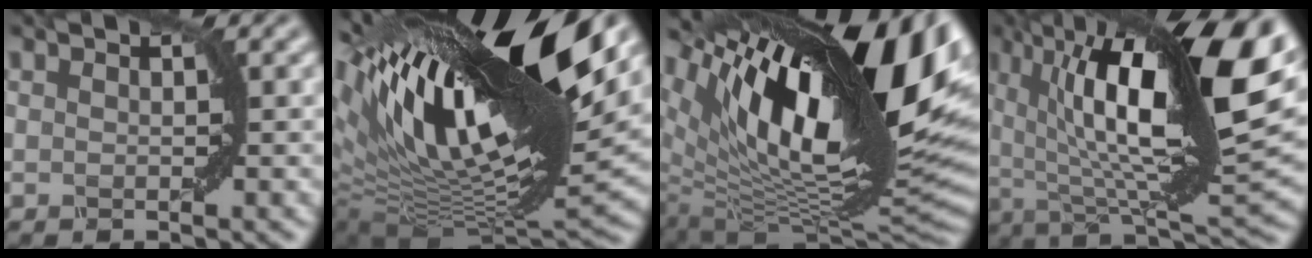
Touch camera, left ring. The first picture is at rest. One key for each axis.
{"total": 17.8, "fx": 7.0, "fy": 6.6, "fz": 14.9, "tx": -0.275, "ty": 0.021, "tz": 0.120}
{"total": 17.7, "fx": 7.0, "fy": 6.6, "fz": 14.8, "tx": -0.247, "ty": 0.003, "tz": 0.128}
{"total": 17.6, "fx": 5.3, "fy": 5.7, "fz": 15.8, "tx": -0.247, "ty": 0.002, "tz": 0.090}